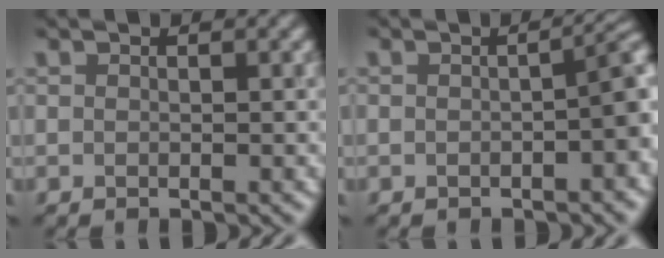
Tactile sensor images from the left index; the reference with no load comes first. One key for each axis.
{"total": 3.5, "fx": -1.1, "fy": 1.0, "fz": 3.2, "tx": -0.037, "ty": 0.009, "tz": -0.013}